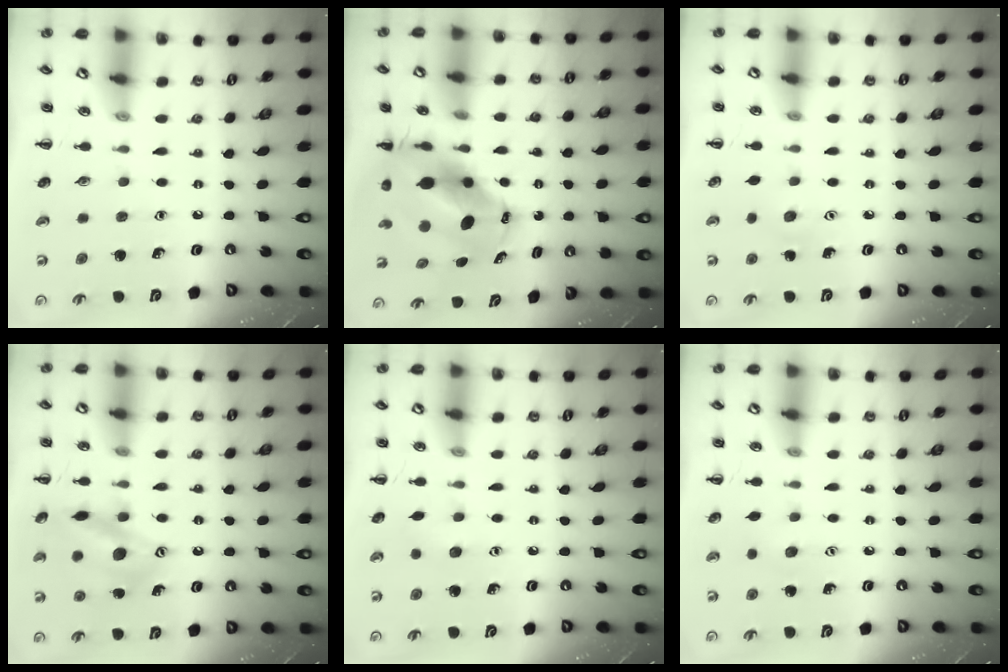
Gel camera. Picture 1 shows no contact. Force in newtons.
{"total": 9.6, "press": 9.3, "slide": 2.5}
{"total": 4.2, "press": 4.1, "slide": 0.9}
{"total": 15.1, "press": 15.0, "slide": 1.6}
{"total": 3.9, "press": 3.8, "slide": 1.0}
{"total": 2.5, "press": 2.4, "slide": 0.6}